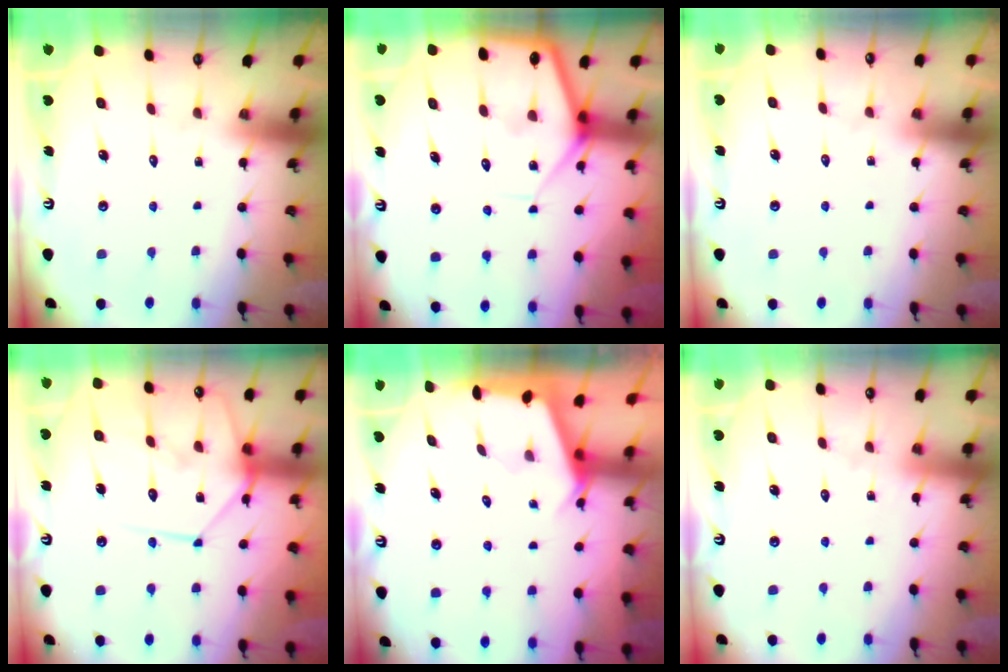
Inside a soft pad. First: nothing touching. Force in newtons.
{"total": 10.1, "press": 10.0, "slide": 0.8}
{"total": 1.7, "press": 1.7, "slide": 0.4}
{"total": 13.0, "press": 13.0, "slide": 1.2}
{"total": 2.4, "press": 2.4, "slide": 0.3}
{"total": 2.4, "press": 2.4, "slide": 0.4}